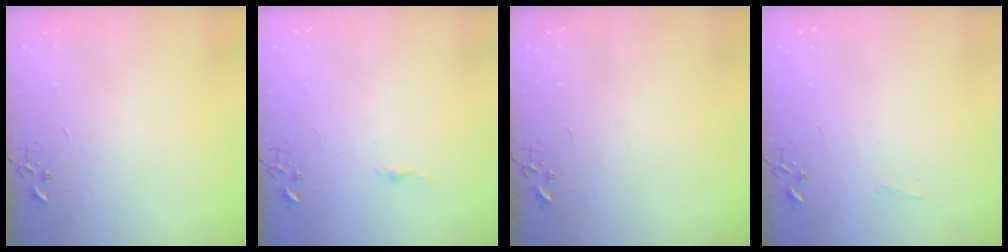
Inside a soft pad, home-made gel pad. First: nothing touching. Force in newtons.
{"total": 3.4, "press": 3.4, "slide": 0.5}
{"total": 0.0}
{"total": 3.4, "press": 3.4, "slide": 0.4}